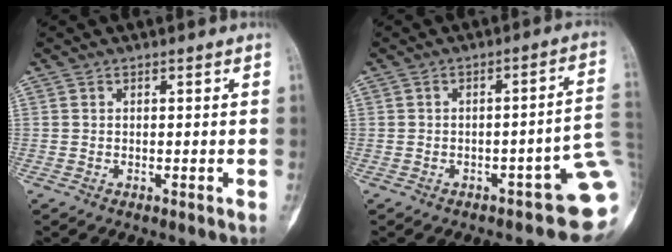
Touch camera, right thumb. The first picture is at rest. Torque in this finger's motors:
{"motor_torque": [2.24, 0.83, 1.30, -1.48, 0.16]}